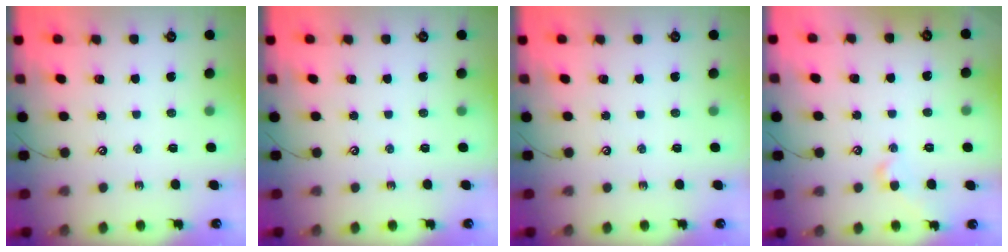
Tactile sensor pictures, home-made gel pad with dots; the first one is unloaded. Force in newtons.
{"total": 0.0}
{"total": 0.0}
{"total": 0.8, "press": 0.7, "slide": 0.5}